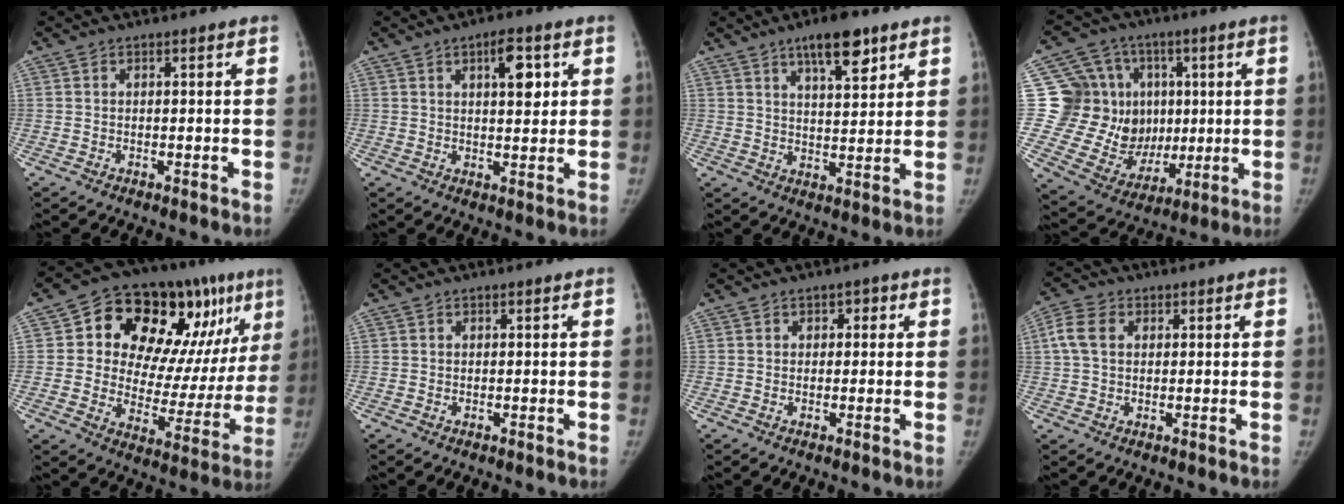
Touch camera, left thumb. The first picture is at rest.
{"total": 6.1, "force": [2.4, 2.5, 5.1], "torque": [-0.063, -0.010, 0.035]}
{"total": 9.2, "force": [5.8, 3.0, 6.4], "torque": [-0.083, -0.033, 0.092]}
{"total": 19.6, "force": [2.8, 16.6, 9.9], "torque": [-0.126, 0.010, 0.075]}
{"total": 26.2, "force": [10.7, 13.1, 20.0], "torque": [-0.244, 0.004, 0.167]}
{"total": 0.0}
{"total": 1.8, "force": [0.5, 1.6, 0.8], "torque": [0.011, 0.003, 0.000]}
{"total": 5.7, "force": [1.3, 4.1, 3.7], "torque": [-0.080, 0.014, 0.023]}